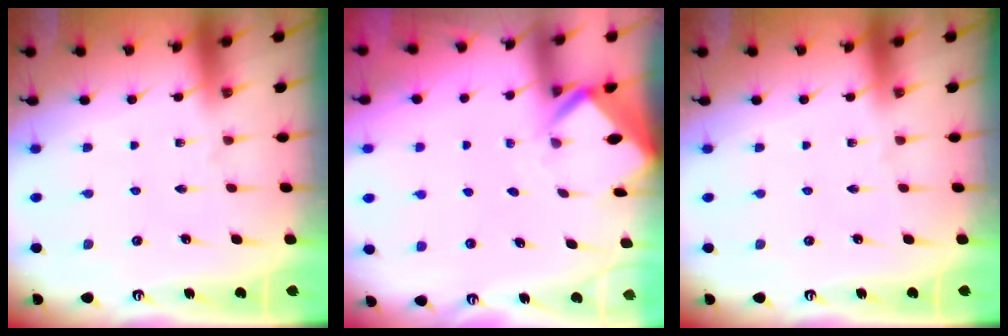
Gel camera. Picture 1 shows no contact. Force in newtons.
{"total": 2.4, "press": 2.4, "slide": 0.1}
{"total": 0.0}